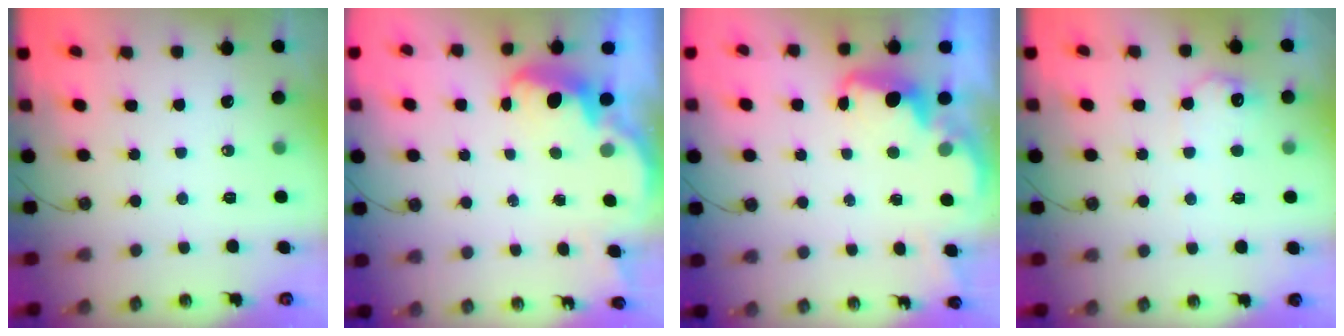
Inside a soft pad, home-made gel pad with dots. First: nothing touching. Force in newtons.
{"total": 2.4, "press": 2.4, "slide": 0.6}
{"total": 2.1, "press": 2.0, "slide": 0.6}
{"total": 8.9, "press": 8.9, "slide": 0.5}